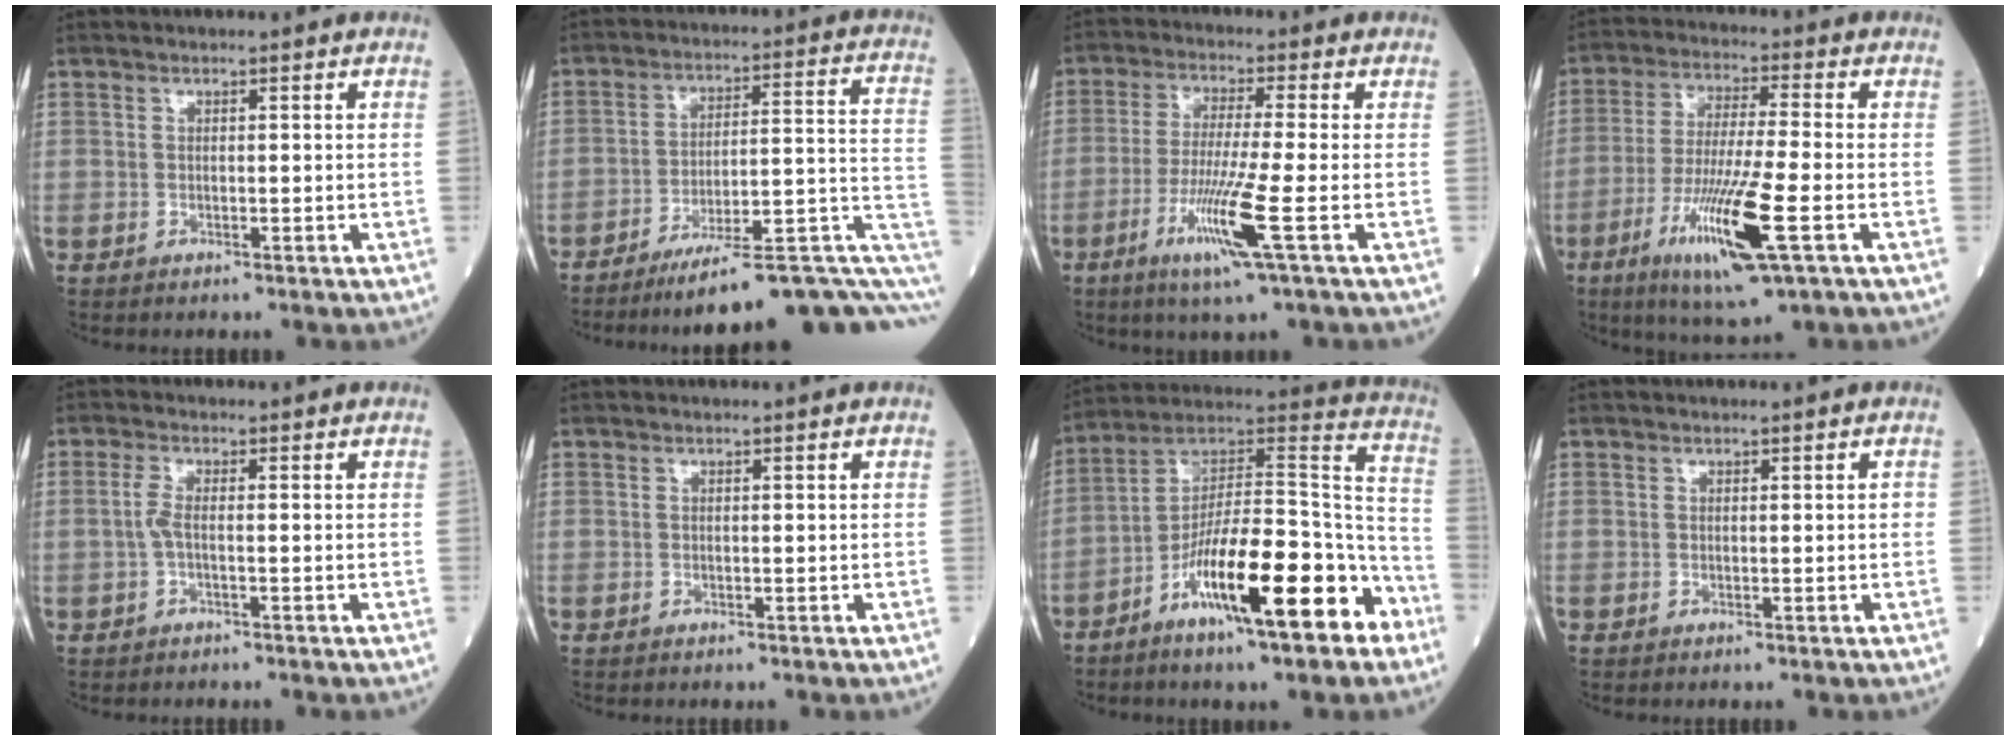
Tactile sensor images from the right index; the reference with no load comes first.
{"total": 19.7, "force": [-10.9, 2.5, 16.2], "torque": [-0.157, 0.045, -0.154]}
{"total": 9.3, "force": [-3.7, -1.1, 8.5], "torque": [-0.168, -0.024, -0.074]}
{"total": 13.7, "force": [-5.4, 0.6, 12.6], "torque": [-0.247, -0.027, -0.096]}
{"total": 2.0, "force": [-0.4, 0.2, 2.0], "torque": [-0.044, 0.002, -0.011]}
{"total": 0.0}
{"total": 21.3, "force": [-10.5, 4.0, 18.1], "torque": [-0.270, 0.011, -0.166]}
{"total": 0.5, "force": [0.1, 0.2, 0.5], "torque": [-0.006, 0.001, 0.002]}